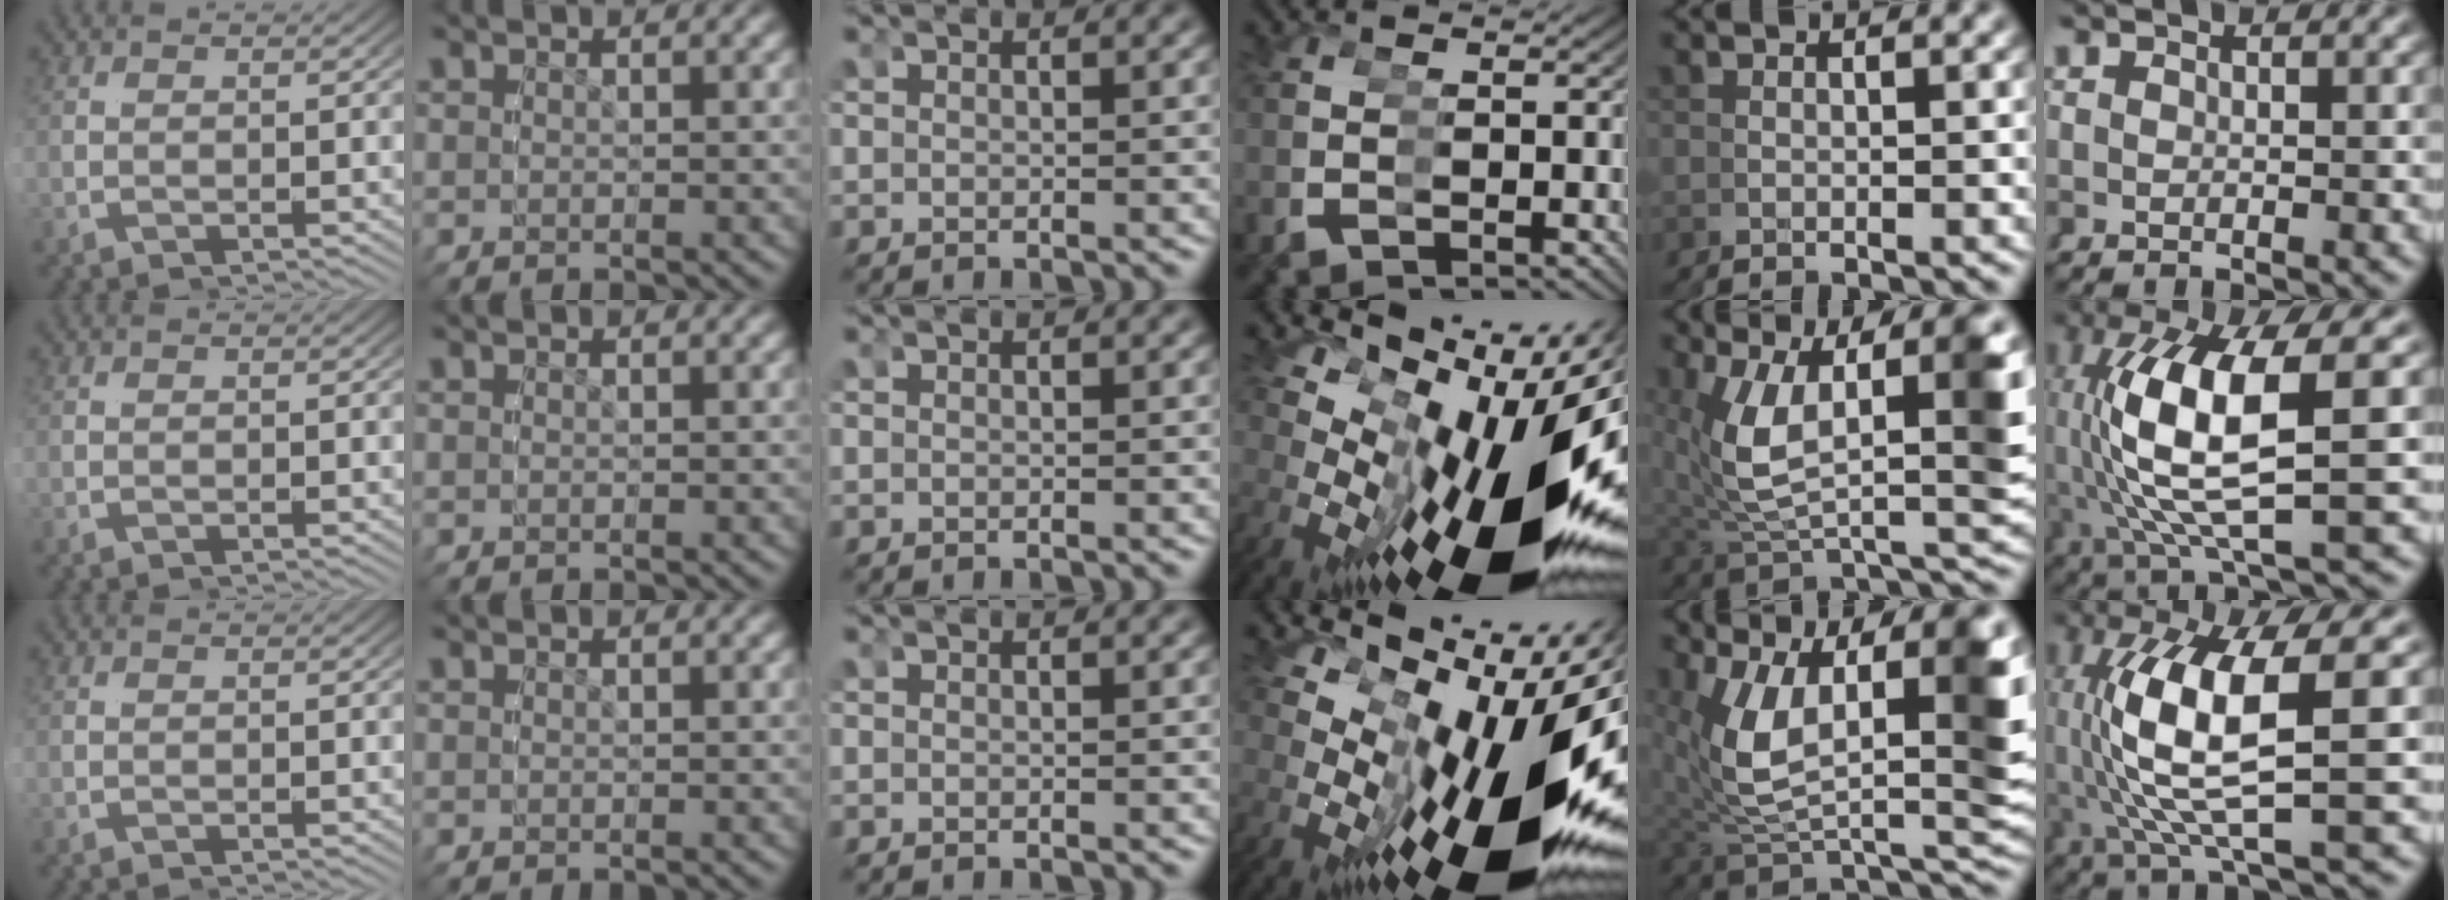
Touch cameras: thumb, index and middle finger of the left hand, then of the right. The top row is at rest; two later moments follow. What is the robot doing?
{"motion": "grasp_and_lifting", "object": "legos"}